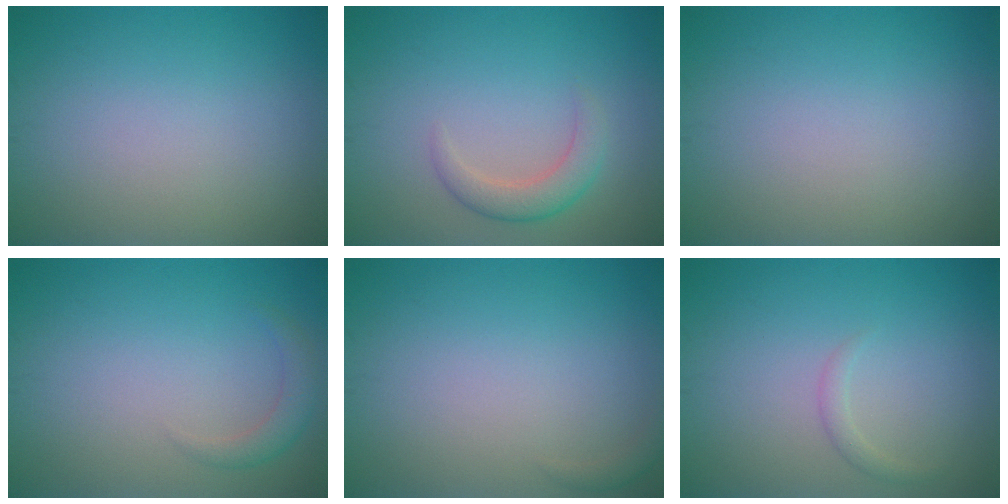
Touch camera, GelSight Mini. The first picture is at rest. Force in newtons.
{"total": 2.6, "press": 2.6, "slide": 0.1}
{"total": 0.0}
{"total": 1.8, "press": 1.8, "slide": 0.3}
{"total": 0.7, "press": 0.7, "slide": 0.1}
{"total": 1.0, "press": 1.0, "slide": 0.0}